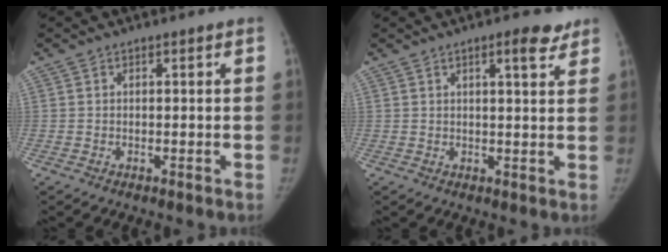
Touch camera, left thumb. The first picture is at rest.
{"total": 4.8, "force": [2.9, 1.4, 3.6], "torque": [-0.038, -0.013, 0.036]}